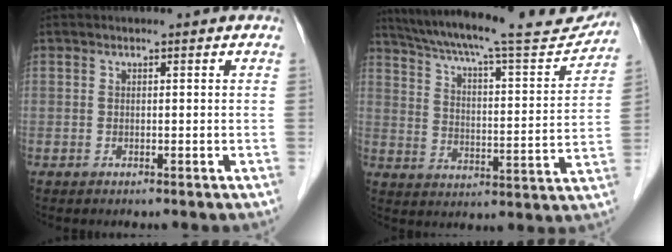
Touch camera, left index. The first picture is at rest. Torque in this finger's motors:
{"motor_torque": [0.96, -1.17, 0.38, 0.09]}